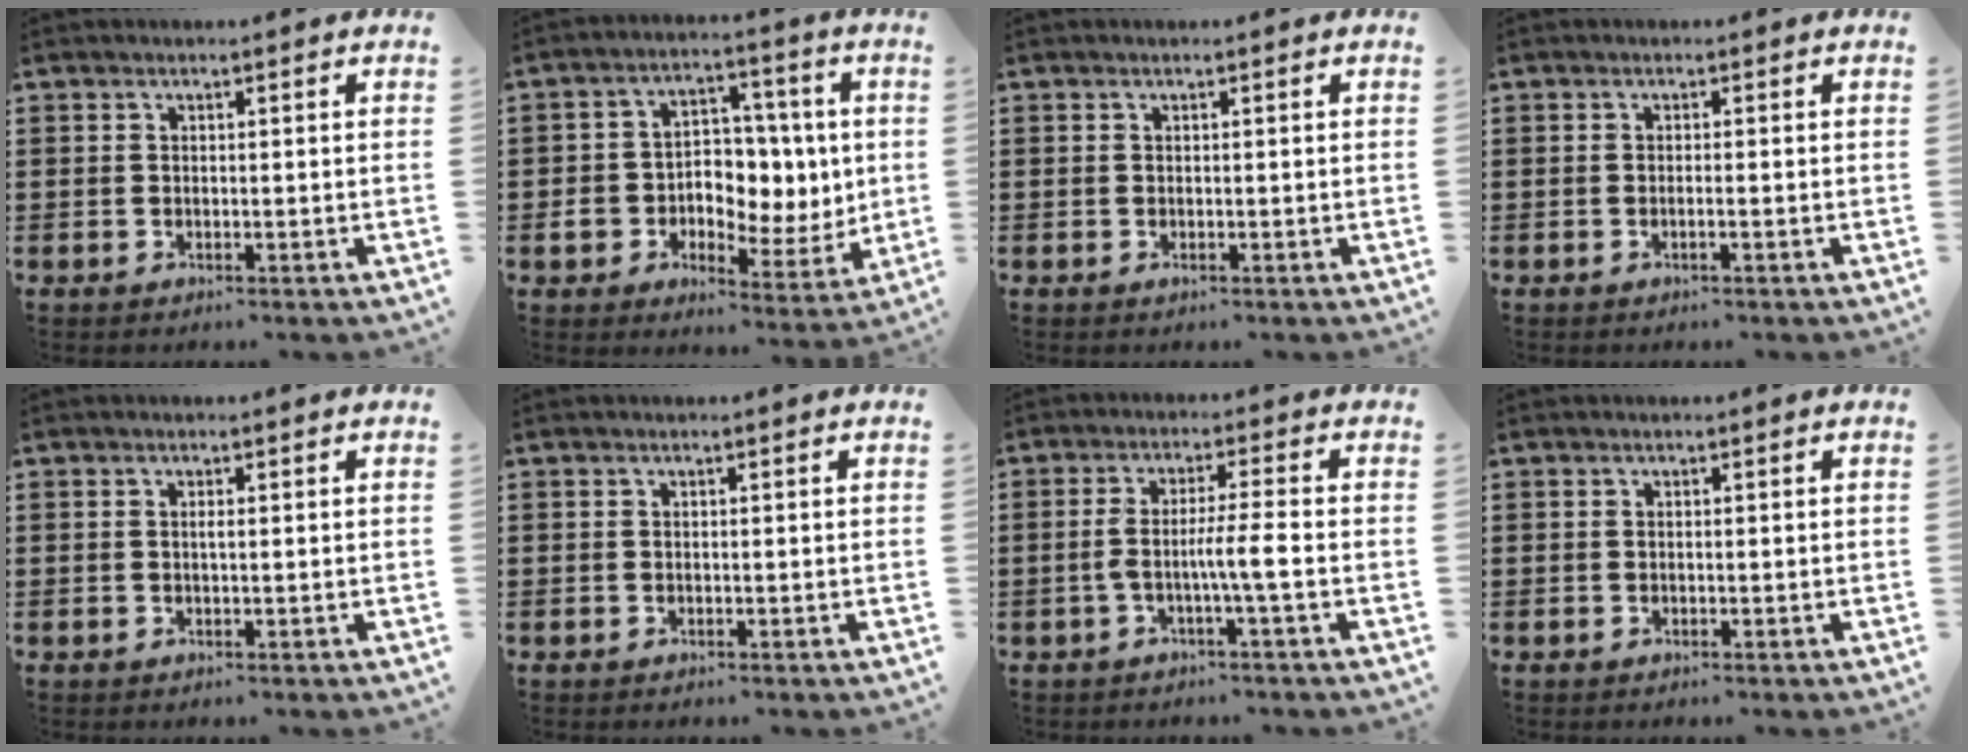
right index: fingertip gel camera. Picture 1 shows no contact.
{"total": 7.8, "force": [0.3, 6.8, 3.7], "torque": [-0.078, 0.006, 0.009]}
{"total": 0.0}
{"total": 0.9, "force": [-0.4, -0.1, 0.8], "torque": [-0.014, -0.005, -0.007]}
{"total": 0.6, "force": [-0.1, 0.0, 0.6], "torque": [-0.011, -0.004, -0.001]}
{"total": 0.0}
{"total": 5.6, "force": [-1.4, -0.2, 5.4], "torque": [-0.112, -0.007, -0.036]}
{"total": 0.0}